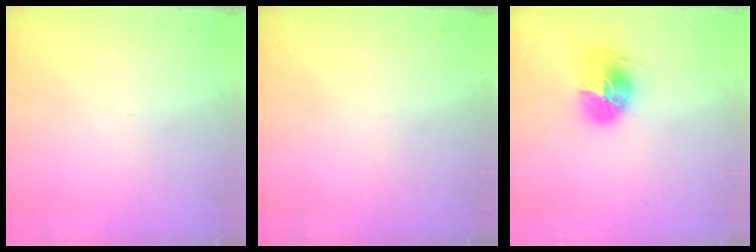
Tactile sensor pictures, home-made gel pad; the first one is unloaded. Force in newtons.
{"total": 0.0}
{"total": 8.5, "press": 8.5, "slide": 0.2}